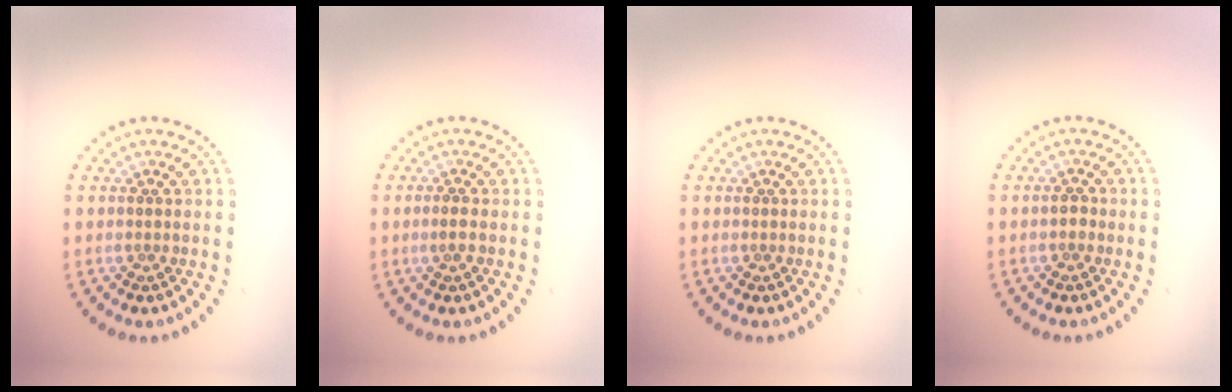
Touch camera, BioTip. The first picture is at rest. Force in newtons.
{"total": 1.0, "press": 0.9, "slide": 0.3}
{"total": 0.0}
{"total": 0.7, "press": 0.7, "slide": 0.1}